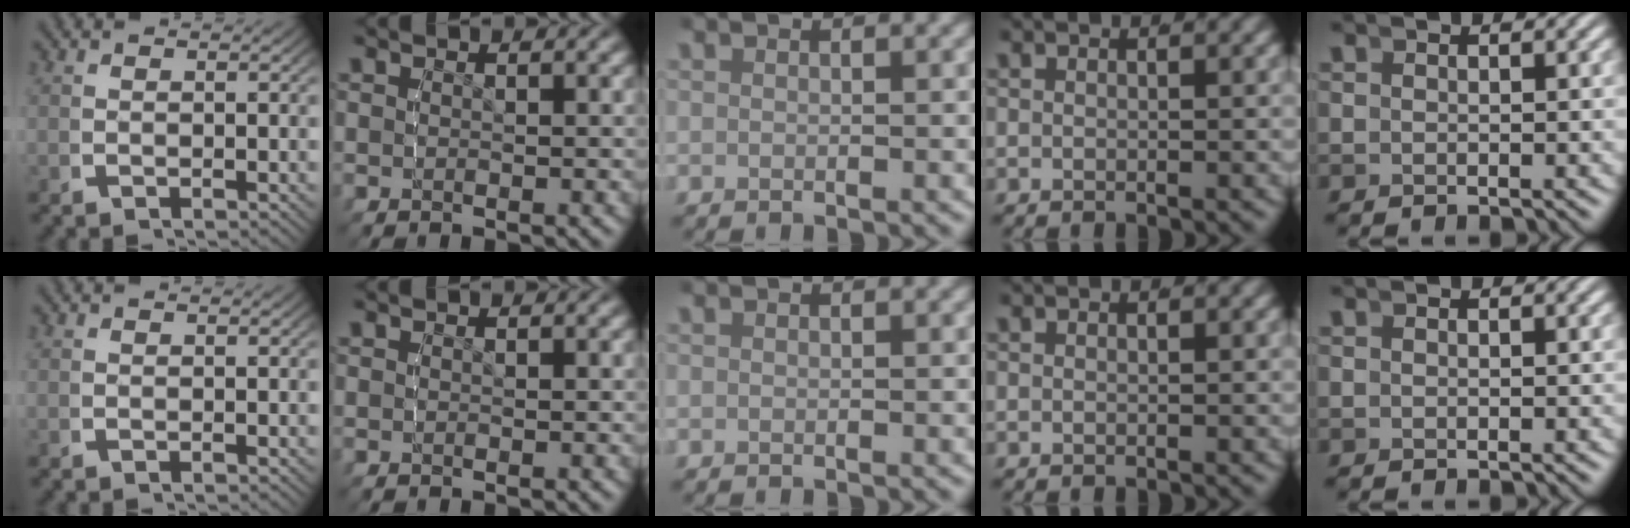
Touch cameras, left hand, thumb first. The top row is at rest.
{}